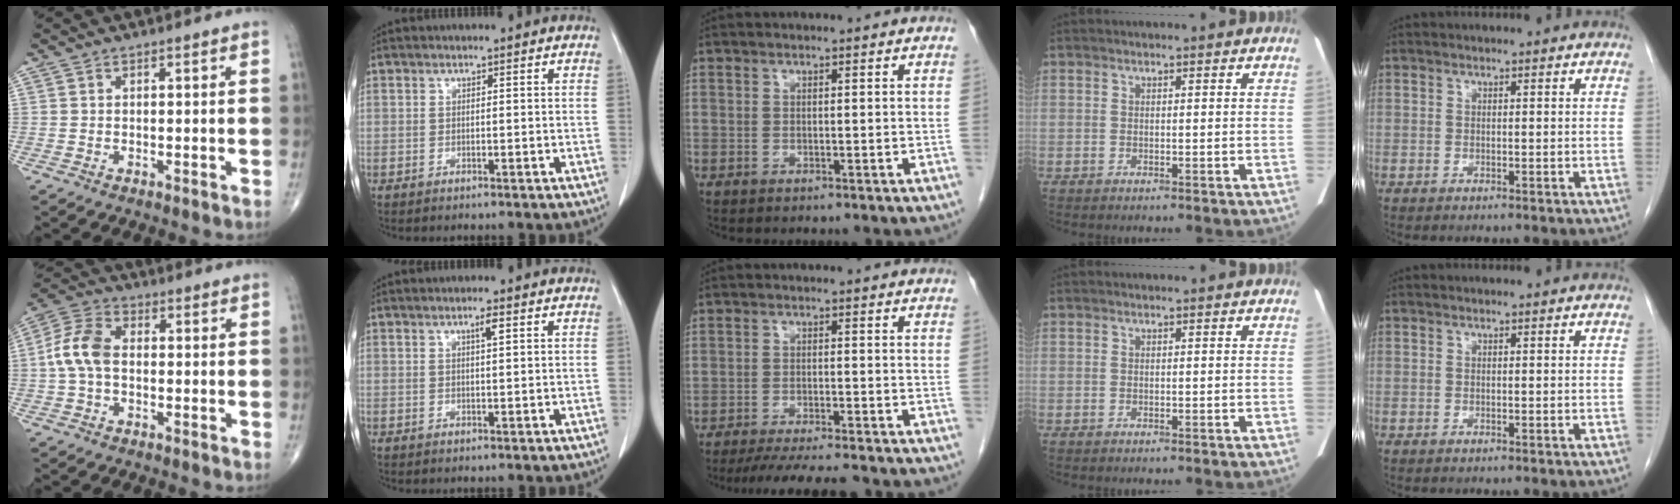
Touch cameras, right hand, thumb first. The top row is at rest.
{"thumb": {"total": 8.1, "force": [-0.4, 5.1, 6.3], "torque": [-0.129, 0.024, -0.018]}, "index": {"total": 1.6, "force": [0.7, 0.1, 1.5], "torque": [-0.027, 0.000, 0.012]}, "middle": {"total": 9.9, "force": [-8.7, 0.2, 4.6], "torque": [-0.065, -0.022, -0.130]}}